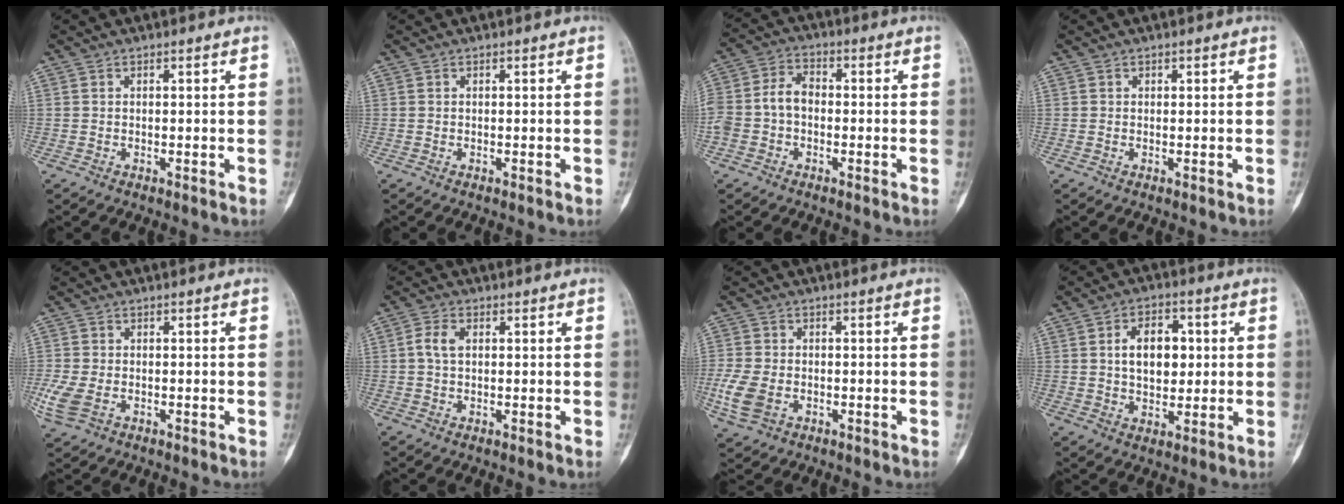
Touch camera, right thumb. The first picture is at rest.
{"total": 0.0}
{"total": 8.0, "force": [-1.2, 5.9, 5.3], "torque": [-0.105, 0.029, -0.032]}
{"total": 0.0}
{"total": 5.7, "force": [-1.8, 3.5, 4.0], "torque": [-0.109, -0.003, -0.034]}
{"total": 3.2, "force": [0.5, 2.0, 2.5], "torque": [-0.056, 0.006, 0.006]}
{"total": 7.1, "force": [-2.1, 4.8, 4.7], "torque": [-0.111, -0.001, -0.041]}
{"total": 9.6, "force": [1.5, 6.2, 7.2], "torque": [-0.089, 0.003, 0.026]}